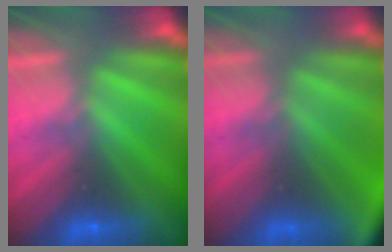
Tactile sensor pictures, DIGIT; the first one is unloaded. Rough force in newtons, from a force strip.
{"total": 8.0}